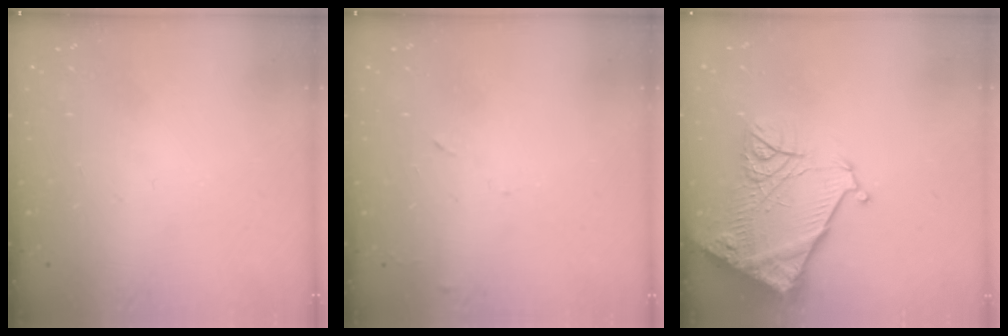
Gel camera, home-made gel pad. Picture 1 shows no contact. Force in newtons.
{"total": 5.5, "press": 5.5, "slide": 0.8}
{"total": 17.1, "press": 17.0, "slide": 1.9}